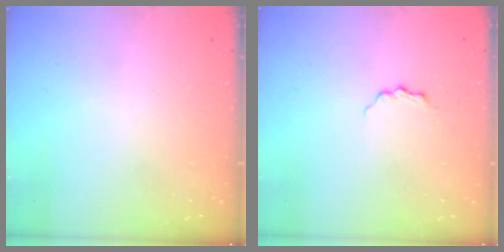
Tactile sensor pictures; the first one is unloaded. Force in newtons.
{"total": 3.8, "press": 3.8, "slide": 0.5}